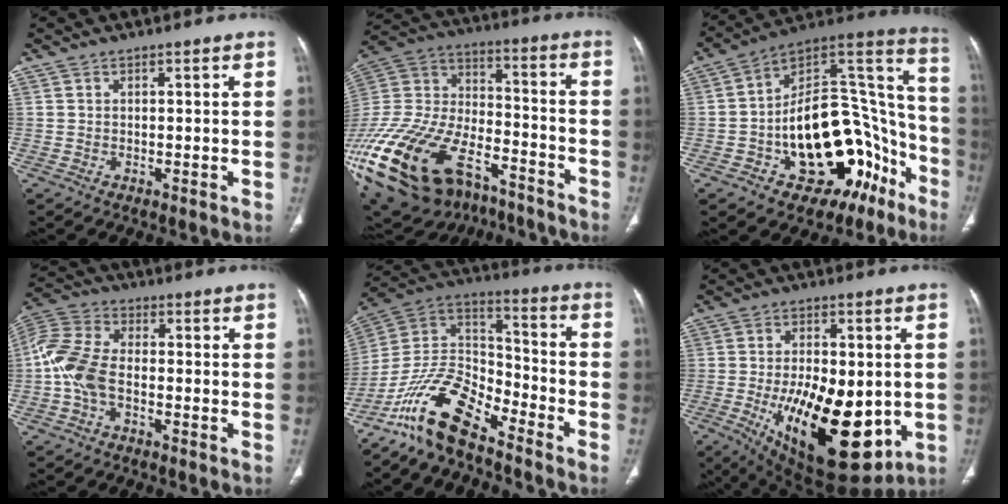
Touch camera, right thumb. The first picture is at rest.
{"total": 38.6, "force": [-23.4, 20.6, 22.8], "torque": [-0.567, 0.014, -0.392]}
{"total": 30.1, "force": [-12.4, 16.7, 21.7], "torque": [-0.227, 0.112, -0.169]}
{"total": 9.8, "force": [-2.2, 5.7, 7.7], "torque": [-0.172, 0.026, -0.052]}
{"total": 15.7, "force": [-11.6, 6.0, 8.7], "torque": [-0.145, 0.090, -0.225]}
{"total": 24.1, "force": [-5.1, 11.7, 20.5], "torque": [-0.311, -0.020, -0.047]}